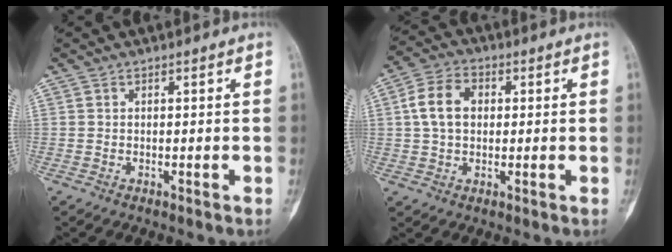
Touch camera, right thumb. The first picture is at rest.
{"total": 8.5, "force": [1.3, 6.0, 5.8], "torque": [-0.097, 0.014, 0.016]}